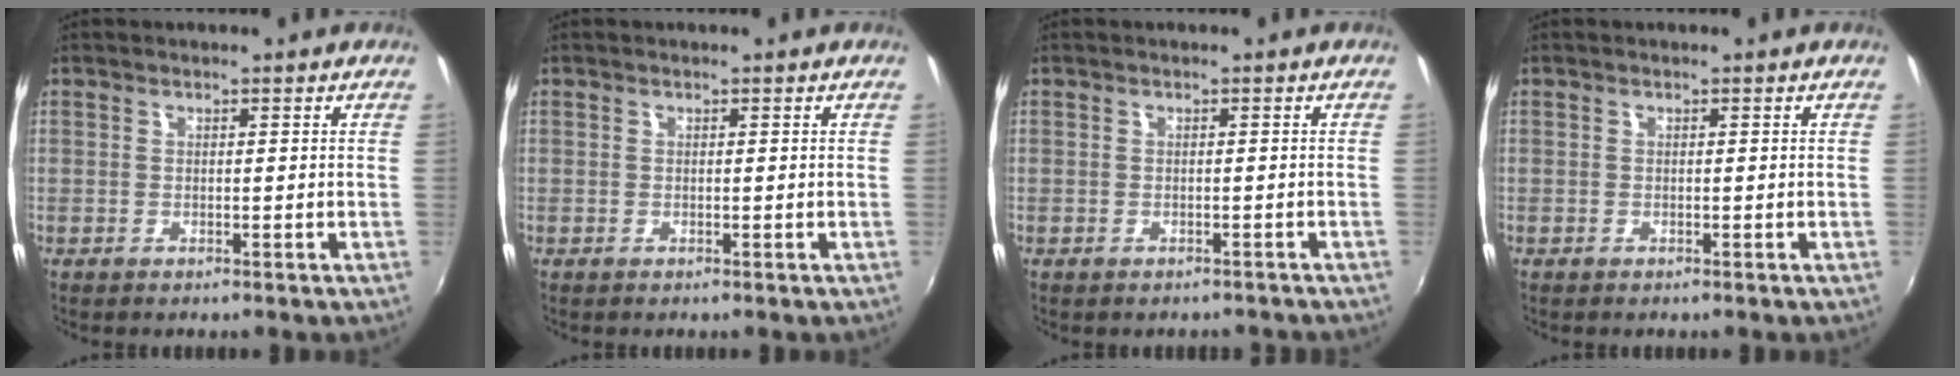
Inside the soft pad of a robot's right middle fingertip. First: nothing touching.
{"total": 0.0}
{"total": 2.8, "force": [-2.4, 1.1, 0.7], "torque": [-0.010, -0.008, -0.027]}
{"total": 0.0}